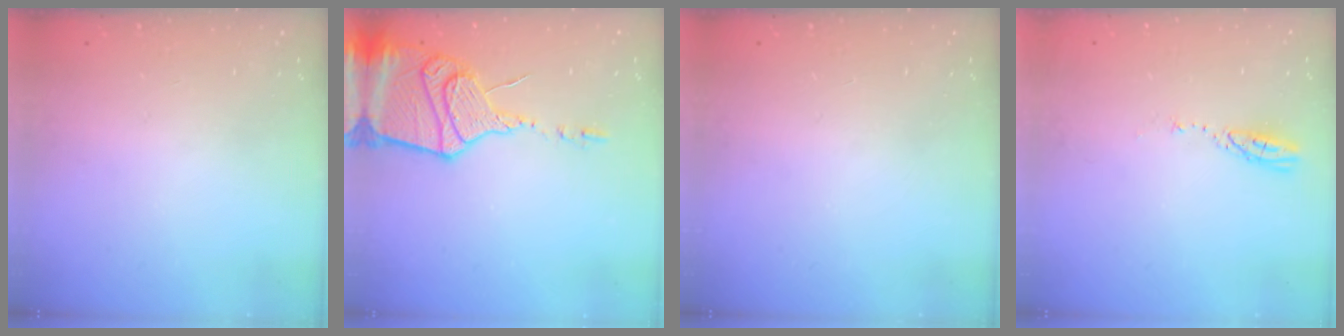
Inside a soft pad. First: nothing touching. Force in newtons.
{"total": 16.9, "press": 16.8, "slide": 1.6}
{"total": 0.0}
{"total": 3.5, "press": 3.5, "slide": 0.3}